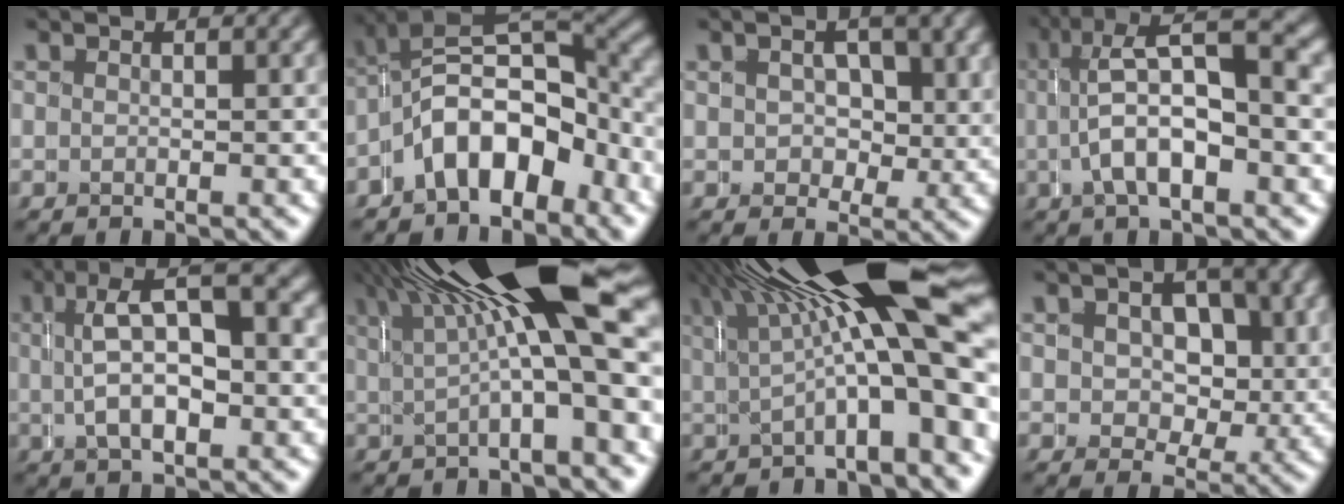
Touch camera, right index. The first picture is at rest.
{"total": 8.6, "force": [-1.9, 5.2, 6.5], "torque": [-0.102, -0.006, -0.032]}
{"total": 2.6, "force": [0.8, 1.9, 1.6], "torque": [-0.011, 0.002, 0.012]}
{"total": 7.6, "force": [1.2, 2.6, 7.1], "torque": [-0.107, 0.018, 0.014]}
{"total": 6.3, "force": [1.5, 2.1, 5.8], "torque": [-0.083, 0.023, 0.019]}
{"total": 15.3, "force": [4.5, 4.4, 13.9], "torque": [-0.196, 0.052, 0.058]}
{"total": 13.9, "force": [3.3, 4.2, 12.9], "torque": [-0.187, 0.039, 0.047]}
{"total": 5.7, "force": [2.0, 4.1, 3.5], "torque": [-0.036, -0.007, 0.032]}